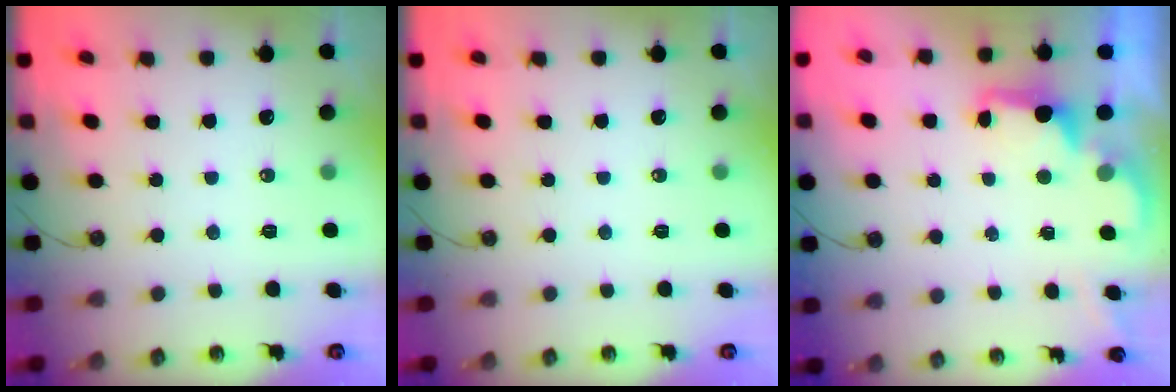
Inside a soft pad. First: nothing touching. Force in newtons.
{"total": 0.0}
{"total": 3.3, "press": 3.3, "slide": 0.7}